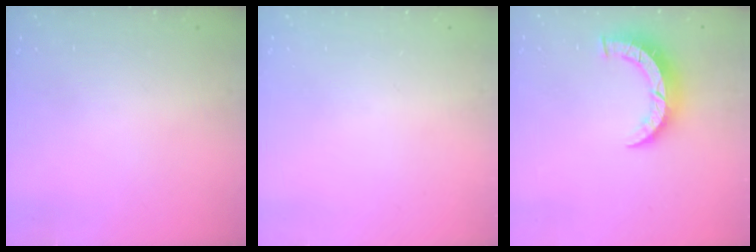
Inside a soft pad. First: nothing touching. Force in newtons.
{"total": 0.0}
{"total": 6.8, "press": 6.8, "slide": 0.6}